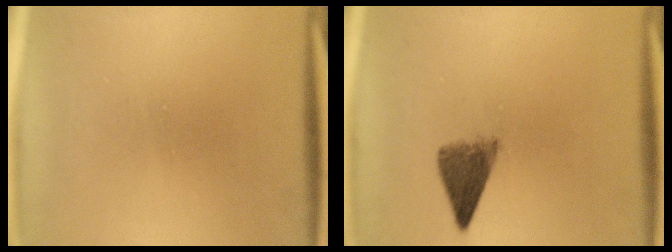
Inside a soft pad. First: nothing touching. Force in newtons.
{"total": 4.6}